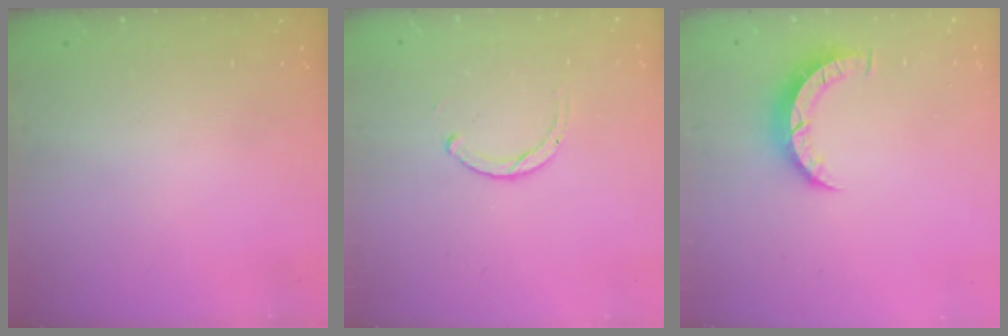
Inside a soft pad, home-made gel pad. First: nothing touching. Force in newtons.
{"total": 1.8, "press": 1.8, "slide": 0.2}
{"total": 5.0, "press": 4.9, "slide": 0.6}